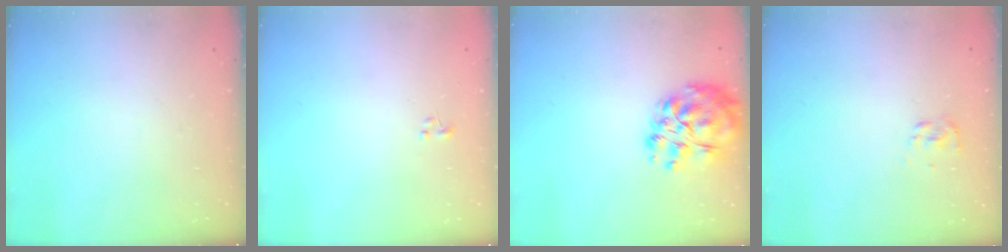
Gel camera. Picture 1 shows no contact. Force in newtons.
{"total": 0.0}
{"total": 13.7, "press": 13.3, "slide": 3.2}
{"total": 2.6, "press": 2.5, "slide": 0.8}